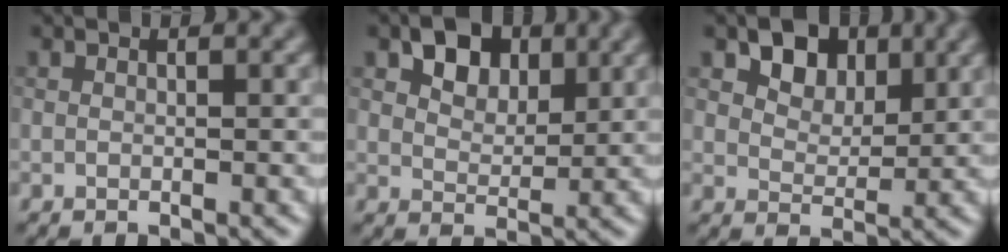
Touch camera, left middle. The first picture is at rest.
{"total": 3.4, "force": [1.5, 2.4, 1.9], "torque": [-0.034, 0.002, 0.027]}
{"total": 3.3, "force": [1.6, 2.3, 1.7], "torque": [-0.034, -0.001, 0.027]}